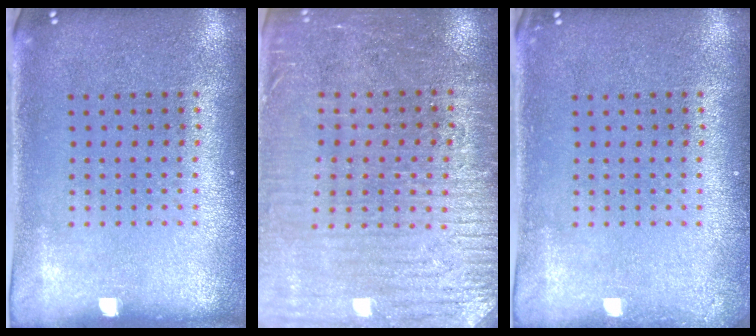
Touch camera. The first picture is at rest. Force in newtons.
{"total": 3.1, "press": 3.0, "slide": 1.0}
{"total": 0.6, "press": 0.6, "slide": 0.1}